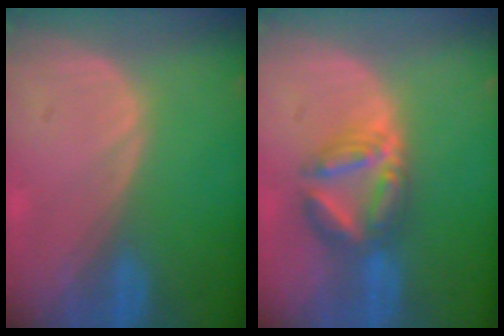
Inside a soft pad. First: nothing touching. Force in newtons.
{"total": 6.4, "press": 6.4, "slide": 0.3}